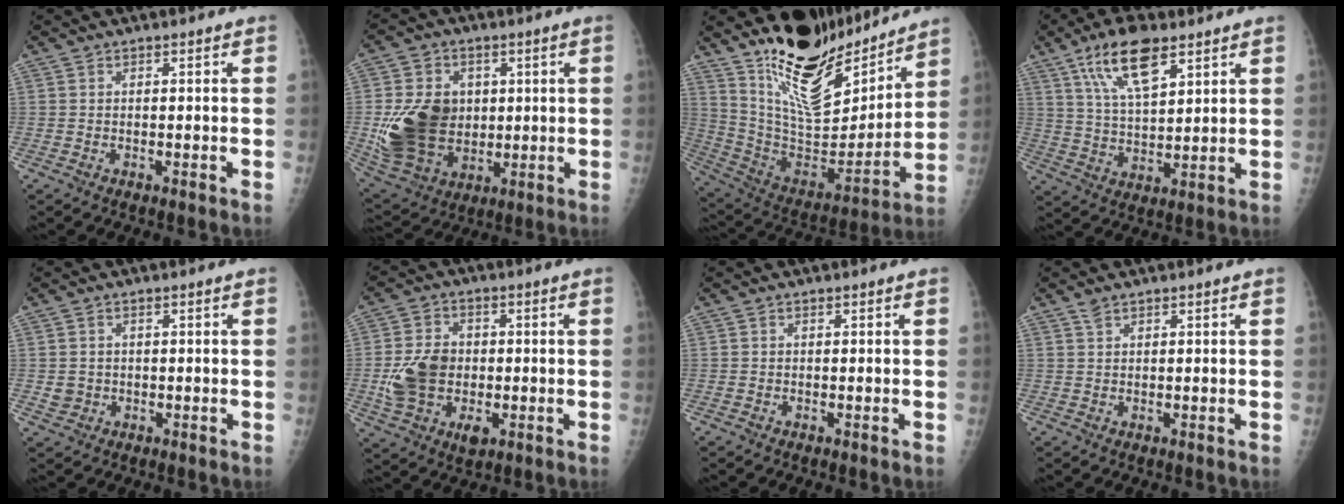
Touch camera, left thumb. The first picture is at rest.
{"total": 16.5, "force": [0.8, 12.8, 10.4], "torque": [-0.163, -0.010, 0.037]}
{"total": 21.4, "force": [17.3, 7.5, 10.1], "torque": [-0.115, -0.123, 0.304]}
{"total": 12.2, "force": [7.0, 4.7, 8.9], "torque": [-0.147, -0.024, 0.133]}
{"total": 2.2, "force": [-0.3, 2.1, 0.6], "torque": [0.000, 0.003, 0.001]}
{"total": 11.2, "force": [-0.9, 8.1, 7.7], "torque": [-0.124, 0.004, -0.011]}
{"total": 0.0}
{"total": 1.1, "force": [0.9, 0.4, 0.5], "torque": [-0.009, 0.004, 0.020]}